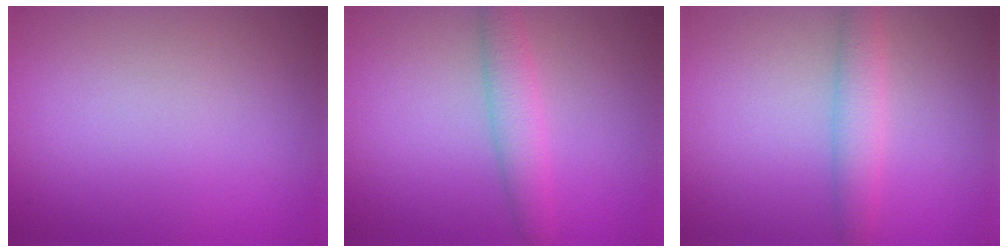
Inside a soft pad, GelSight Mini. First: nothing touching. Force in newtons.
{"total": 2.7, "press": 2.7, "slide": 0.1}
{"total": 2.6, "press": 2.6, "slide": 0.1}